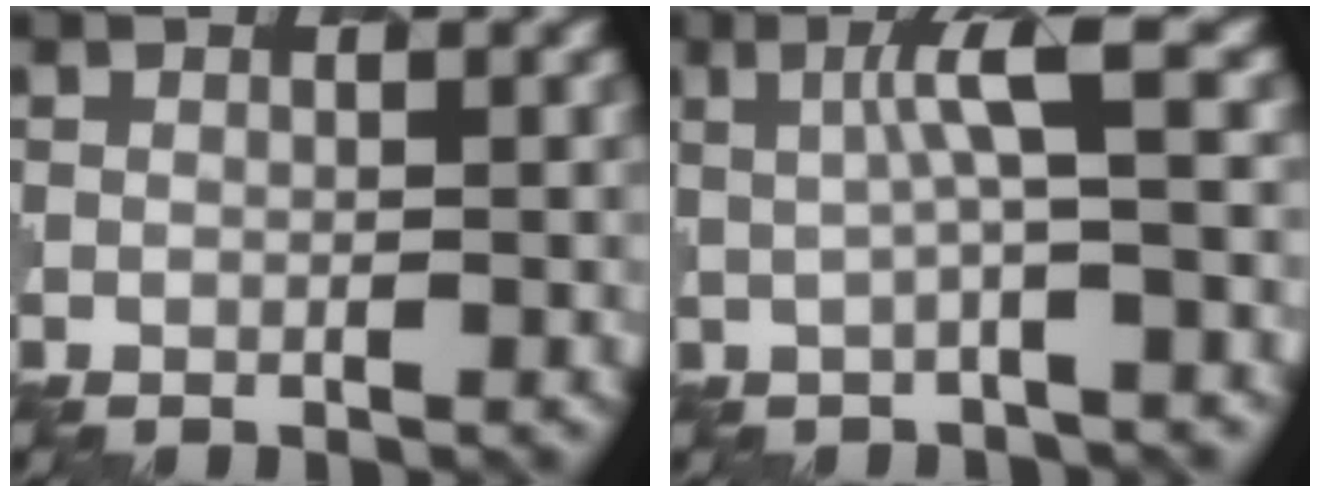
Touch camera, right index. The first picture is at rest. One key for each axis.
{"total": 3.7, "fx": 0.8, "fy": 0.3, "fz": 3.6, "tx": -0.061, "ty": 0.003, "tz": 0.015}